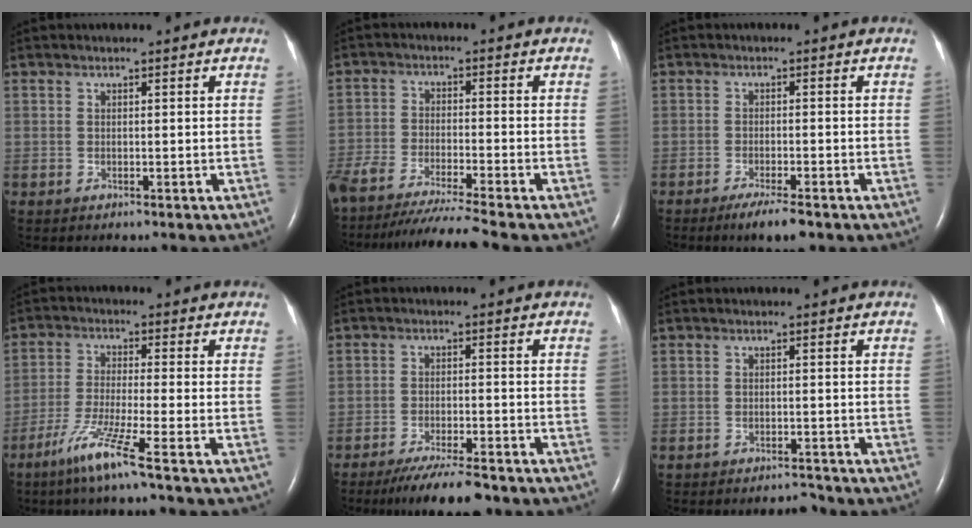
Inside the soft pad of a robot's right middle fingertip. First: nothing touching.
{"total": 11.5, "force": [-10.3, -1.9, 4.9], "torque": [-0.065, -0.033, -0.173]}
{"total": 4.1, "force": [-2.9, 0.3, 2.9], "torque": [-0.049, -0.010, -0.048]}
{"total": 7.5, "force": [-4.6, -1.3, 5.8], "torque": [-0.115, -0.024, -0.095]}
{"total": 8.4, "force": [-6.9, 0.7, 4.7], "torque": [-0.075, -0.020, -0.113]}
{"total": 1.8, "force": [-1.7, 0.3, 0.2], "torque": [-0.002, -0.004, -0.023]}